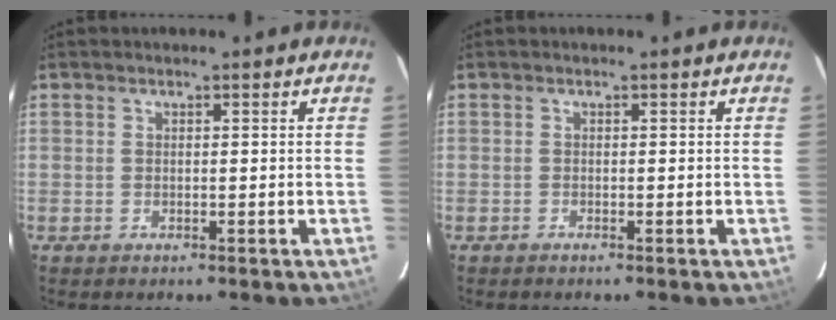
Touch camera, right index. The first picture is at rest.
{"total": 0.0}